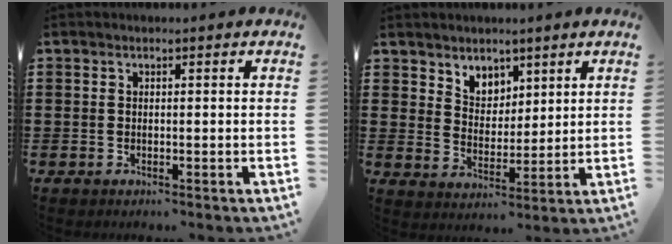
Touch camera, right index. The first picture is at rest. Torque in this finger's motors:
{"motor_torque": [0.42, 0.45, 0.12, 0.01]}